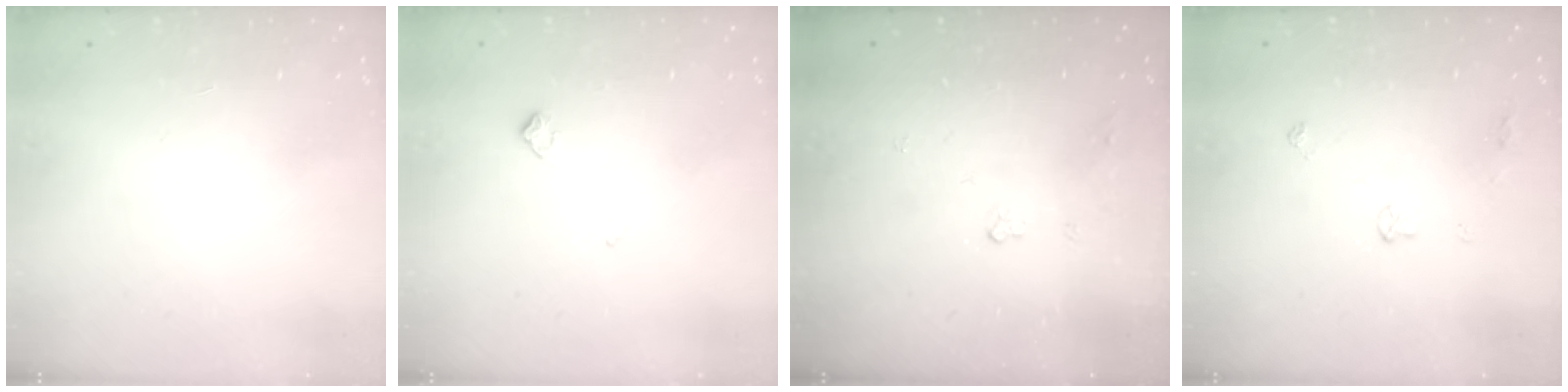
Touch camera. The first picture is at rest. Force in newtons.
{"total": 5.2, "press": 5.1, "slide": 0.8}
{"total": 3.7, "press": 3.6, "slide": 0.6}
{"total": 4.3, "press": 4.3, "slide": 0.7}